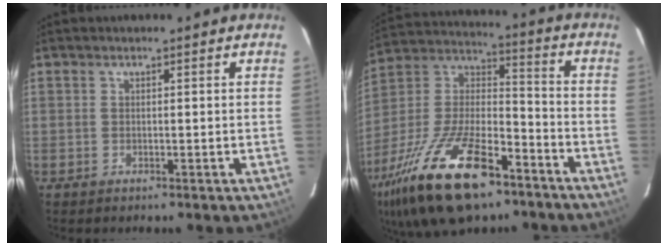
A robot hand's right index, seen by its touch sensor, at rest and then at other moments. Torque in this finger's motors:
{"motor_torque": [1.51, -0.62, 1.05, 0.17]}